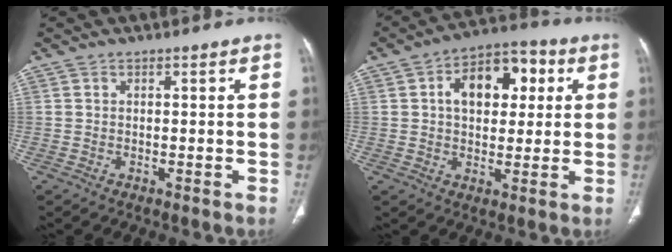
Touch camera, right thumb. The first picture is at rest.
{"total": 12.9, "force": [3.2, 8.0, 9.5], "torque": [-0.108, 0.018, 0.043]}